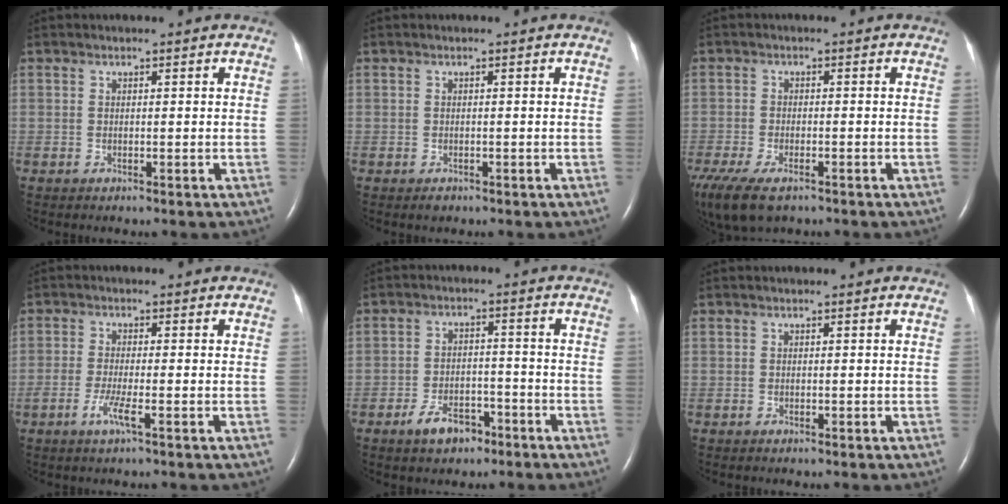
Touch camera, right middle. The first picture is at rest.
{"total": 0.8, "force": [-0.5, 0.5, 0.3], "torque": [-0.006, -0.001, -0.005]}
{"total": 12.2, "force": [-8.1, 5.3, 7.5], "torque": [-0.175, -0.024, -0.129]}
{"total": 3.2, "force": [-1.6, 0.1, 2.8], "torque": [-0.062, -0.006, -0.034]}
{"total": 5.6, "force": [-3.7, 3.0, 2.9], "torque": [-0.058, 0.005, -0.056]}
{"total": 0.0}